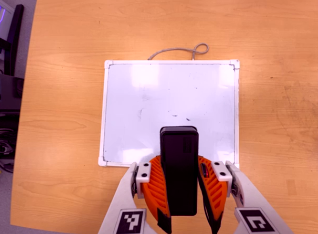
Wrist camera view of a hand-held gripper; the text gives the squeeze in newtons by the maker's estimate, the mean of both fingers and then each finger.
{"total": 9.1, "left": 7.6, "right": 10.7}